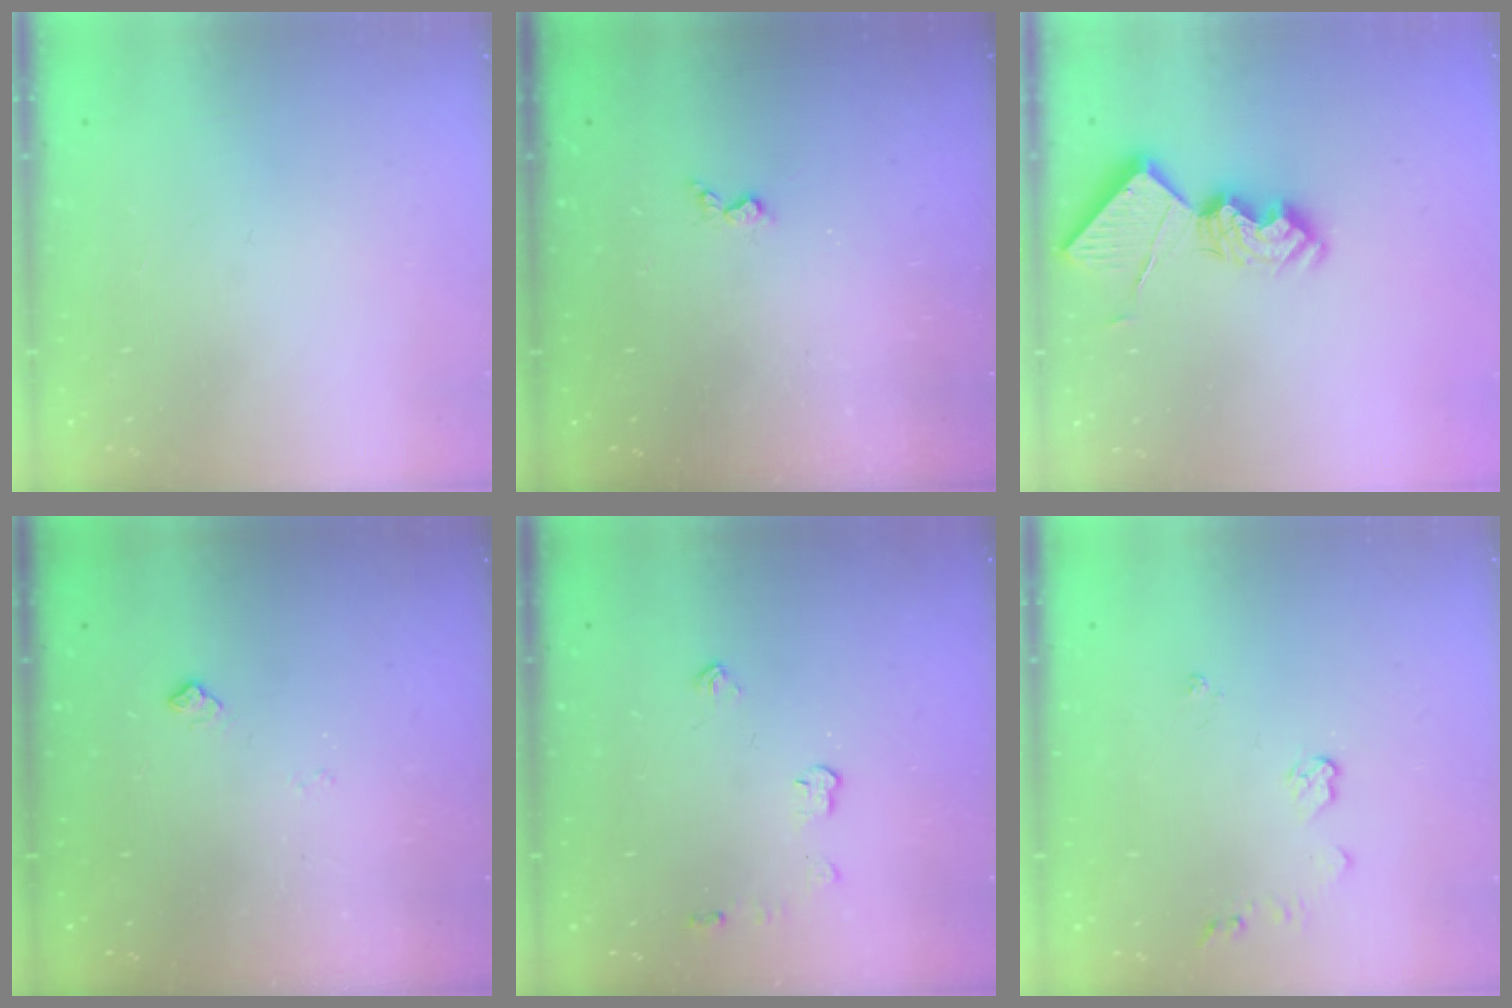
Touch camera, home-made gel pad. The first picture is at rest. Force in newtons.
{"total": 3.7, "press": 3.6, "slide": 0.6}
{"total": 17.4, "press": 17.4, "slide": 0.2}
{"total": 6.1, "press": 6.1, "slide": 0.7}
{"total": 3.7, "press": 3.7, "slide": 0.6}
{"total": 3.9, "press": 3.9, "slide": 0.5}